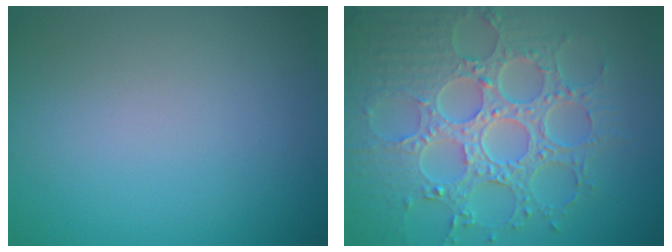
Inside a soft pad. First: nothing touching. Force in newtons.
{"total": 8.9, "press": 6.5, "slide": 6.1}